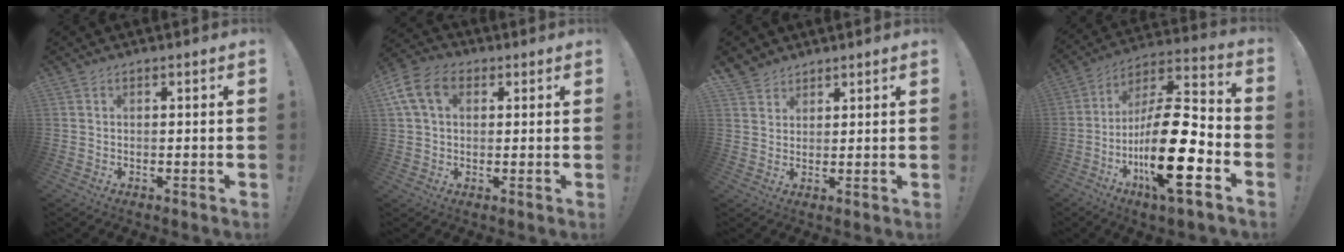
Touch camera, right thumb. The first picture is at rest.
{"total": 11.2, "force": [3.4, 7.7, 7.4], "torque": [-0.147, 0.007, 0.069]}
{"total": 4.0, "force": [3.3, 2.2, 0.2], "torque": [-0.003, -0.023, 0.063]}
{"total": 22.8, "force": [-7.1, 7.4, 20.3], "torque": [-0.373, 0.037, -0.114]}